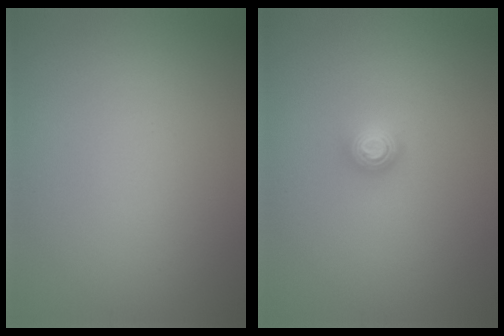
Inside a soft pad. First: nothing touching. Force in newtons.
{"total": 1.2, "press": 1.2, "slide": 0.1}